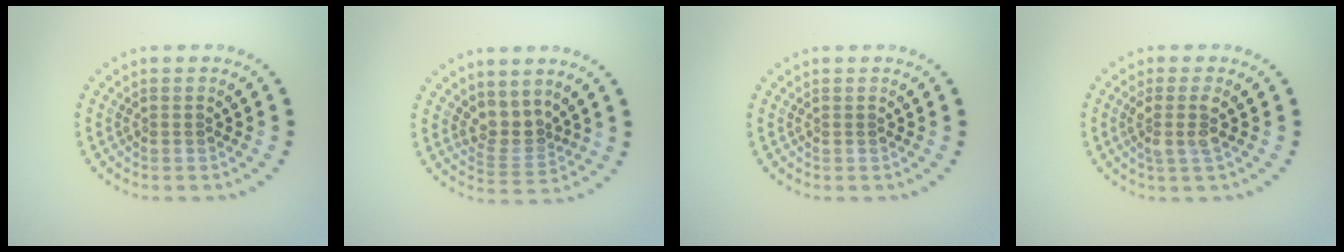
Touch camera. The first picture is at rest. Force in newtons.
{"total": 2.8, "press": 2.0, "slide": 1.9}
{"total": 0.0}
{"total": 2.1, "press": 1.6, "slide": 1.3}